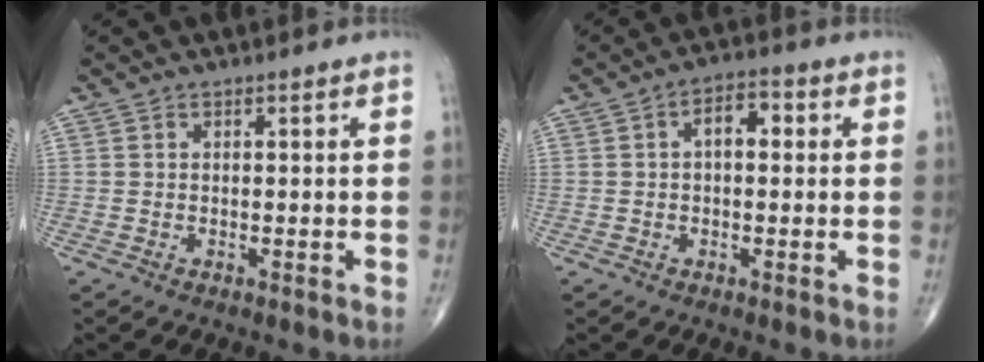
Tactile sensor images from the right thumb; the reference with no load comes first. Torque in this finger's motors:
{"motor_torque": [1.38, 2.65, 0.55, 0.12, 0.01]}